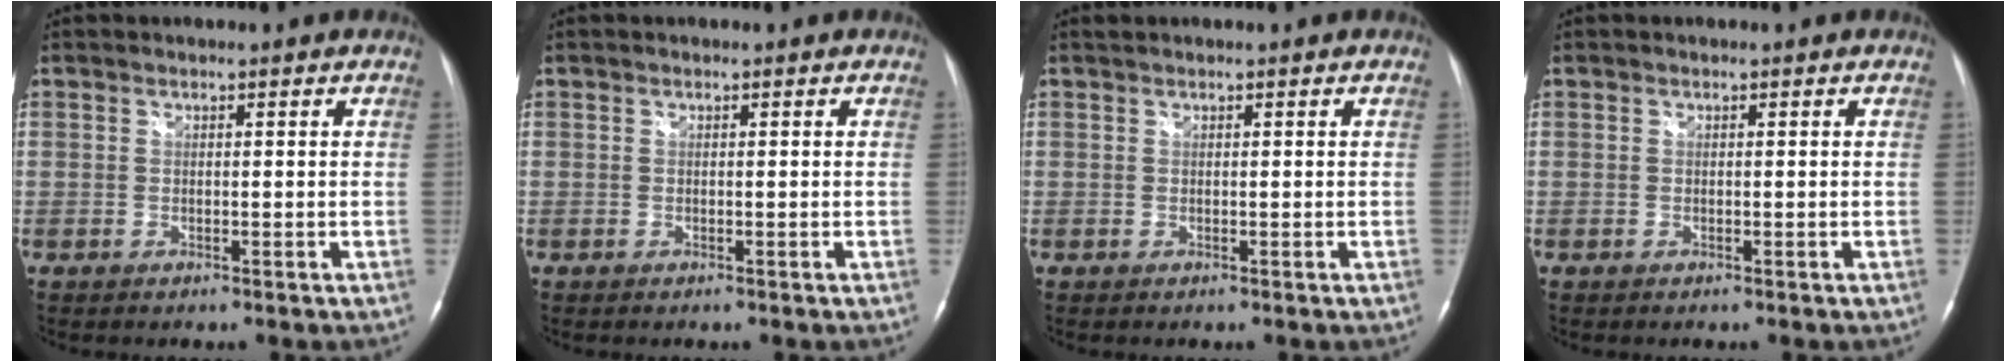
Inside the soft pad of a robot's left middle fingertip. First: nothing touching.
{"total": 0.0}
{"total": 0.0}
{"total": 0.0}